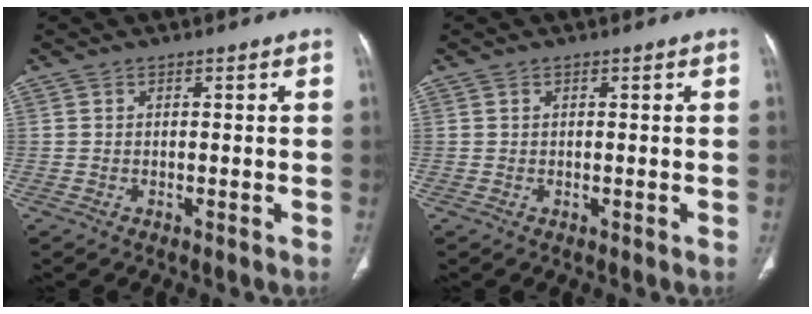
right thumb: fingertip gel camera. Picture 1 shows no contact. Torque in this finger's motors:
{"motor_torque": [2.49, 2.48, 0.01, -0.63, 0.00]}